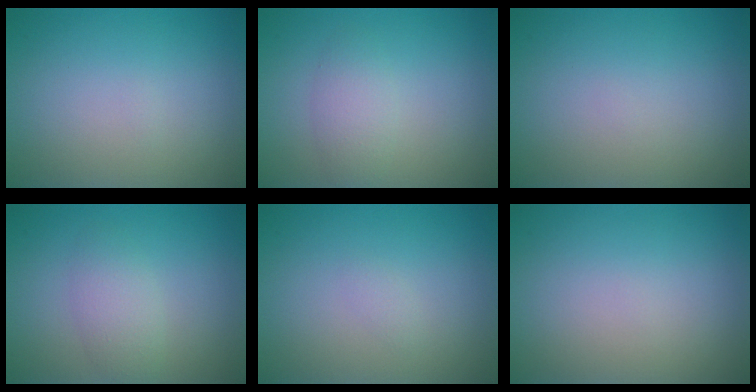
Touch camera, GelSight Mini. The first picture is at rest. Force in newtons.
{"total": 2.1, "press": 2.1, "slide": 0.1}
{"total": 0.0}
{"total": 2.3, "press": 2.3, "slide": 0.1}
{"total": 0.6, "press": 0.6, "slide": 0.0}
{"total": 0.0}